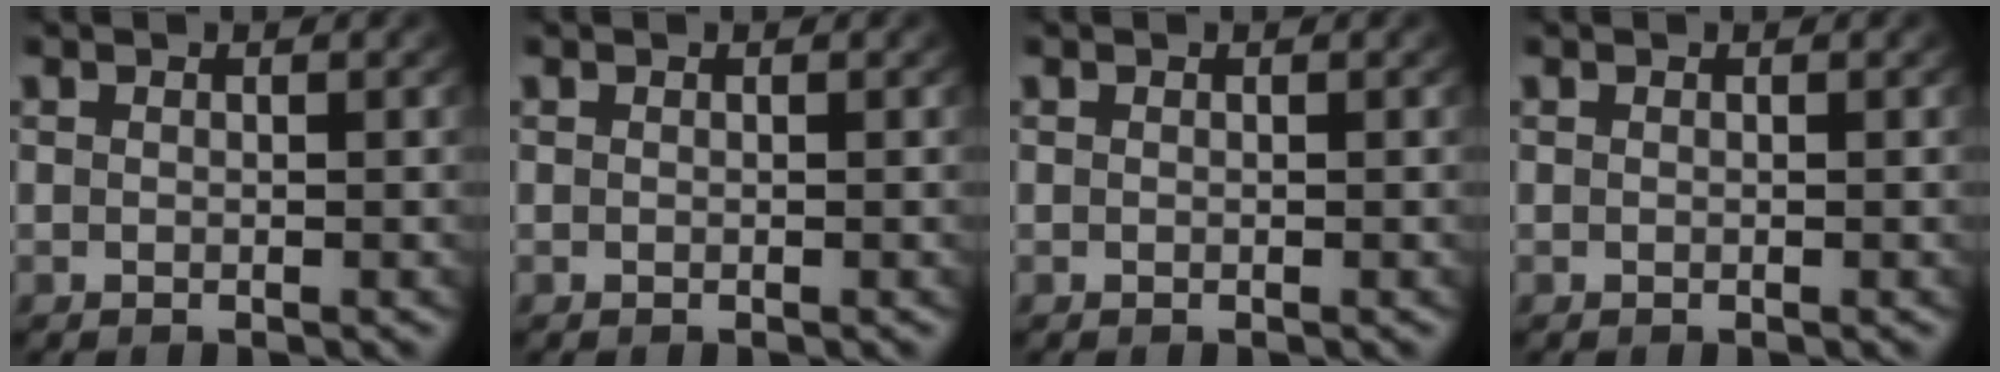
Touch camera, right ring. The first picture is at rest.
{"total": 0.0}
{"total": 0.0}
{"total": 0.0}